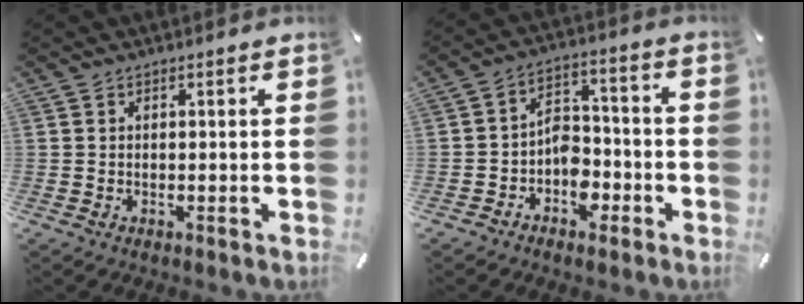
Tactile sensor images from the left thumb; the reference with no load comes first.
{"total": 7.4, "force": [-3.7, 5.5, 3.3], "torque": [-0.048, 0.021, -0.066]}